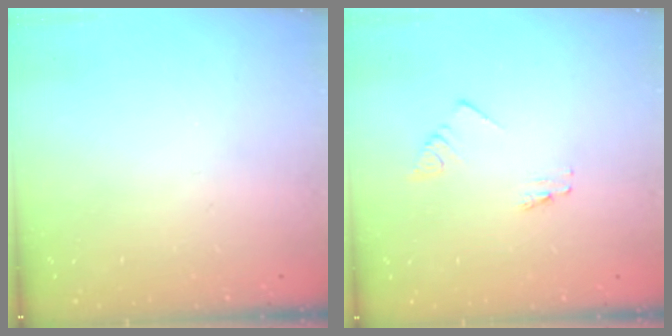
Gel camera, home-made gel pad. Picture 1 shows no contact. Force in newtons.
{"total": 0.7, "press": 0.7, "slide": 0.1}